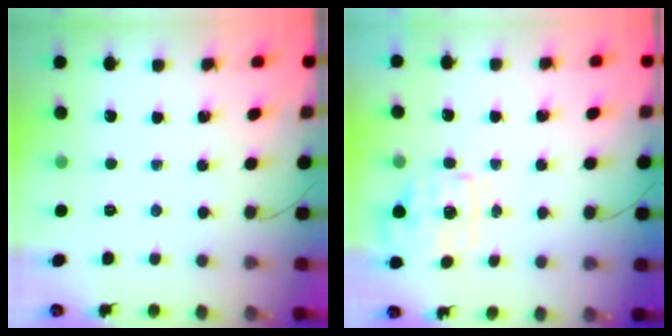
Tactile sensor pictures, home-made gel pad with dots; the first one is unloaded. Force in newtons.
{"total": 1.7, "press": 1.6, "slide": 0.5}